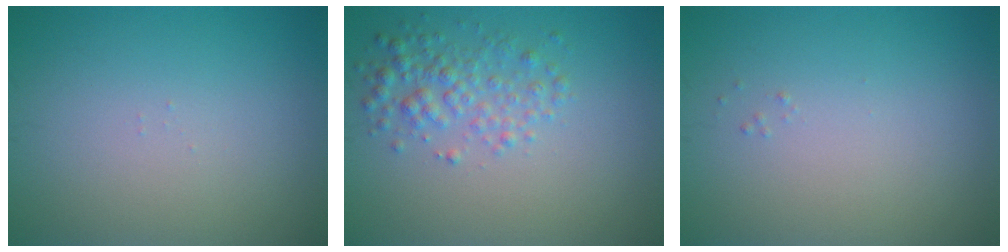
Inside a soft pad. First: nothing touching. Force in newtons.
{"total": 2.8, "press": 2.8, "slide": 0.1}
{"total": 0.0}